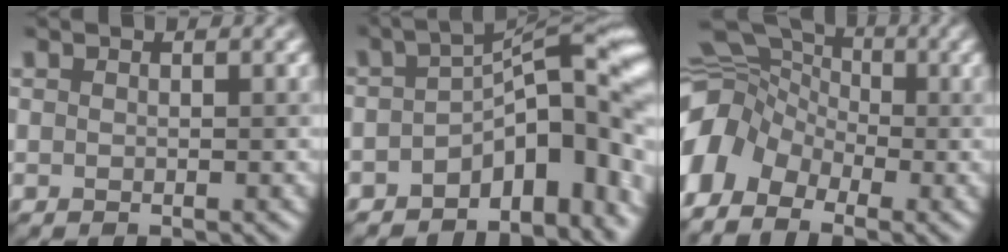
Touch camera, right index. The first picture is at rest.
{"total": 11.0, "force": [-3.8, 5.1, 8.9], "torque": [-0.098, 0.007, -0.067]}
{"total": 8.5, "force": [-2.8, 6.4, 4.9], "torque": [-0.089, -0.003, -0.056]}